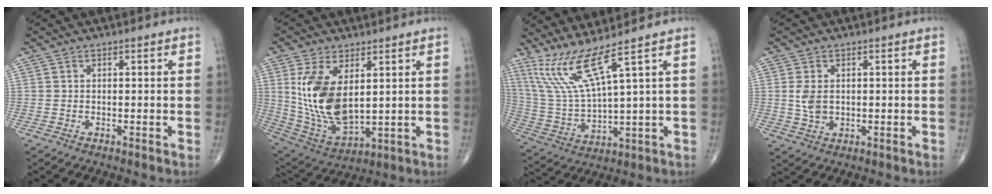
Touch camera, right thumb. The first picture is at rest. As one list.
[{"total": 15.7, "force": [3.4, 8.2, 13.0], "torque": [-0.245, -0.020, 0.086]}, {"total": 10.4, "force": [7.4, -1.3, 7.2], "torque": [-0.165, -0.051, 0.165]}, {"total": 4.2, "force": [0.4, 3.0, 3.0], "torque": [-0.054, -0.003, 0.012]}]